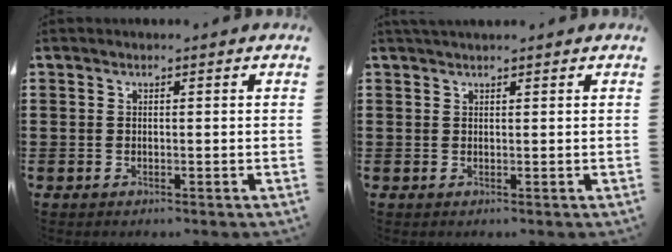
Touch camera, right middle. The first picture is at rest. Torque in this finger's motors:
{"motor_torque": [0.53, -0.31, 0.11, 0.04]}